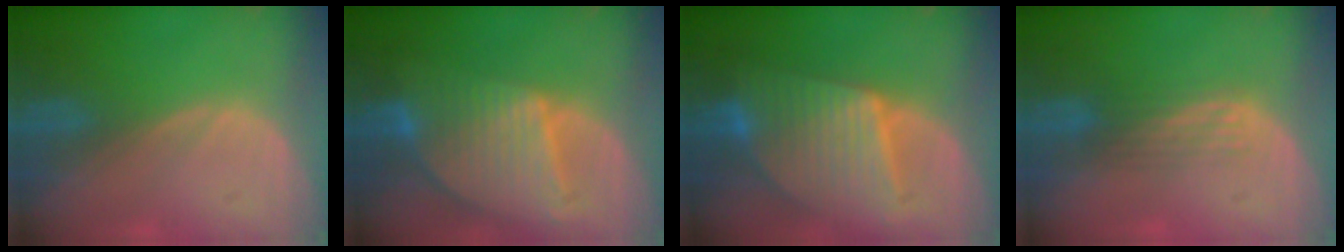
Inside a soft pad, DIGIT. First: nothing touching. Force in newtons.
{"total": 9.6, "press": 8.4, "slide": 4.8}
{"total": 10.0, "press": 10.0, "slide": 0.8}
{"total": 2.9, "press": 2.7, "slide": 1.2}